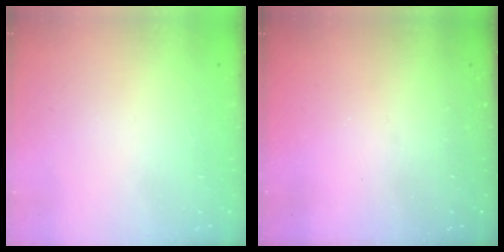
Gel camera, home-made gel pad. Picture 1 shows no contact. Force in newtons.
{"total": 0.0}